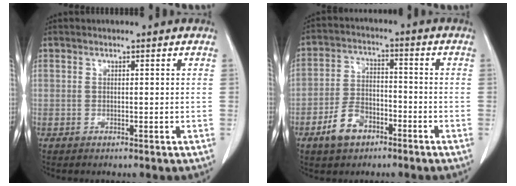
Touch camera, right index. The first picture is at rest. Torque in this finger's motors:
{"motor_torque": [-0.03, 0.02, -0.20, -0.10]}